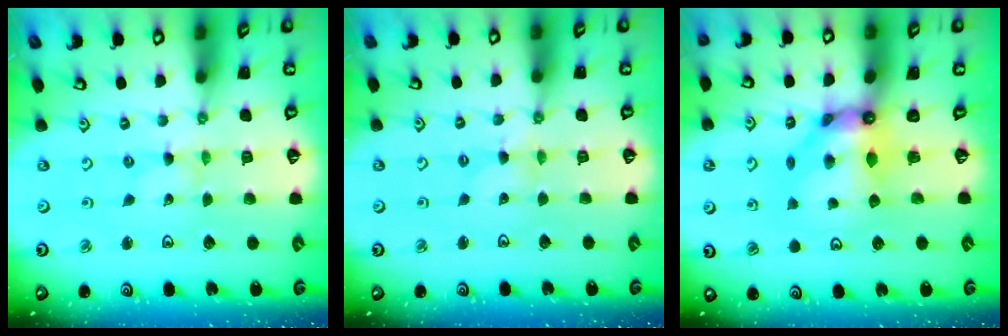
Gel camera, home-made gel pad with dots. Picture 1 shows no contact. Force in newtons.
{"total": 1.5, "press": 1.5, "slide": 0.1}
{"total": 8.8, "press": 8.7, "slide": 0.9}